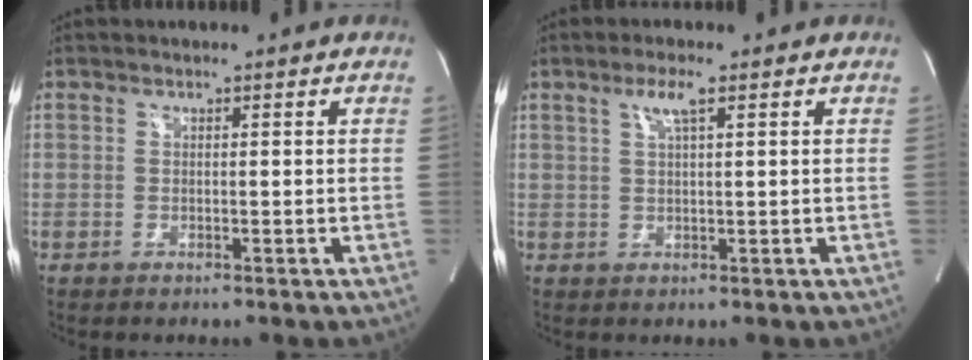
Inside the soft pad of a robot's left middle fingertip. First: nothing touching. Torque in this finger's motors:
{"motor_torque": [0.28, 0.05, -0.02, 0.02]}